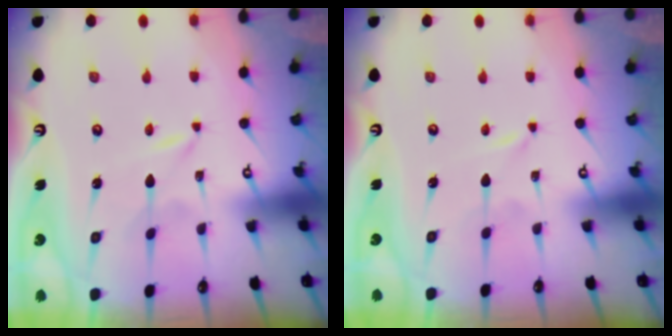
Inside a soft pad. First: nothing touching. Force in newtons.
{"total": 0.0}